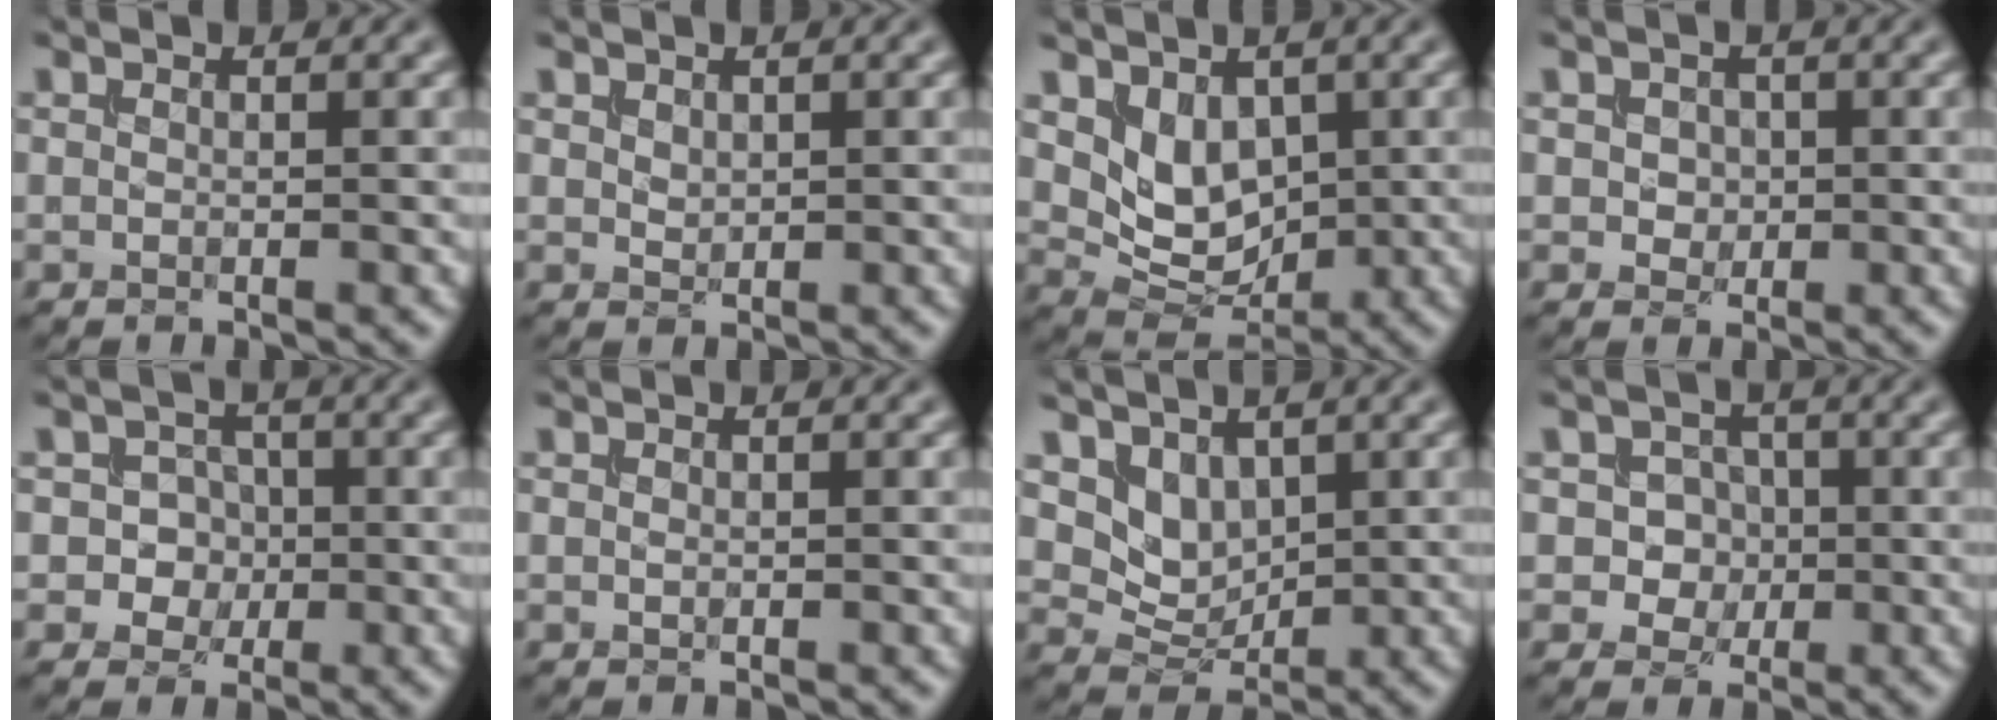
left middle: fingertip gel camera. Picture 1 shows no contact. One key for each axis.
{"total": 0.8, "fx": 0.4, "fy": 0.5, "fz": 0.3, "tx": -0.009, "ty": -0.001, "tz": 0.013}
{"total": 4.5, "fx": 1.2, "fy": 3.3, "fz": 2.9, "tx": -0.060, "ty": -0.017, "tz": 0.025}
{"total": 1.6, "fx": 0.1, "fy": 1.4, "fz": 0.7, "tx": -0.014, "ty": 0.003, "tz": 0.000}
{"total": 3.3, "fx": -0.5, "fy": 3.1, "fz": 1.2, "tx": 0.000, "ty": 0.007, "tz": -0.029}
{"total": 0.0}
{"total": 3.7, "fx": 1.6, "fy": 2.7, "fz": 1.8, "tx": -0.039, "ty": -0.015, "tz": 0.028}
{"total": 3.5, "fx": -0.1, "fy": 3.2, "fz": 1.5, "tx": -0.006, "ty": 0.009, "tz": -0.021}